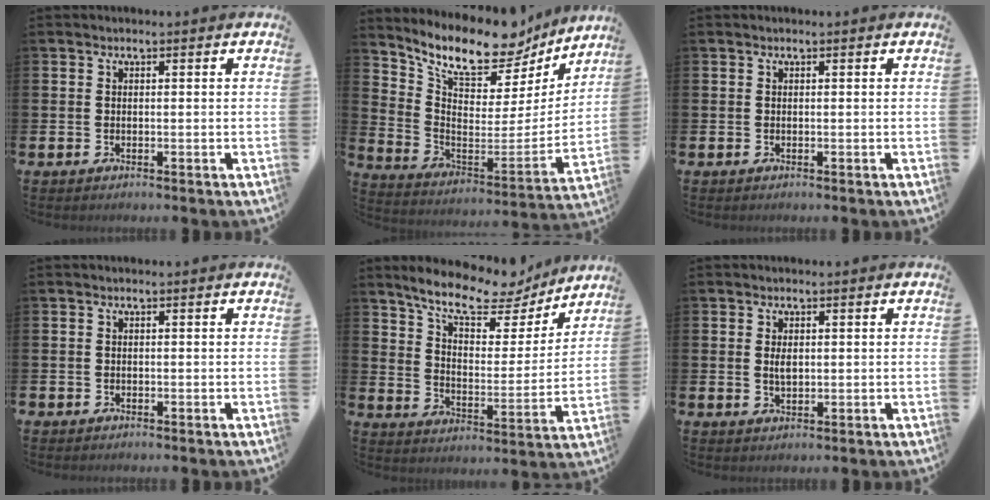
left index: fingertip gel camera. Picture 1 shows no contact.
{"total": 11.9, "force": [10.2, 4.1, 4.4], "torque": [-0.113, -0.077, 0.176]}
{"total": 0.0}
{"total": 0.5, "force": [-0.4, 0.4, 0.0], "torque": [-0.008, 0.007, -0.008]}
{"total": 10.8, "force": [9.4, 3.0, 4.3], "torque": [-0.109, -0.060, 0.161]}
{"total": 1.7, "force": [0.4, 0.9, 1.4], "torque": [-0.017, 0.001, 0.002]}